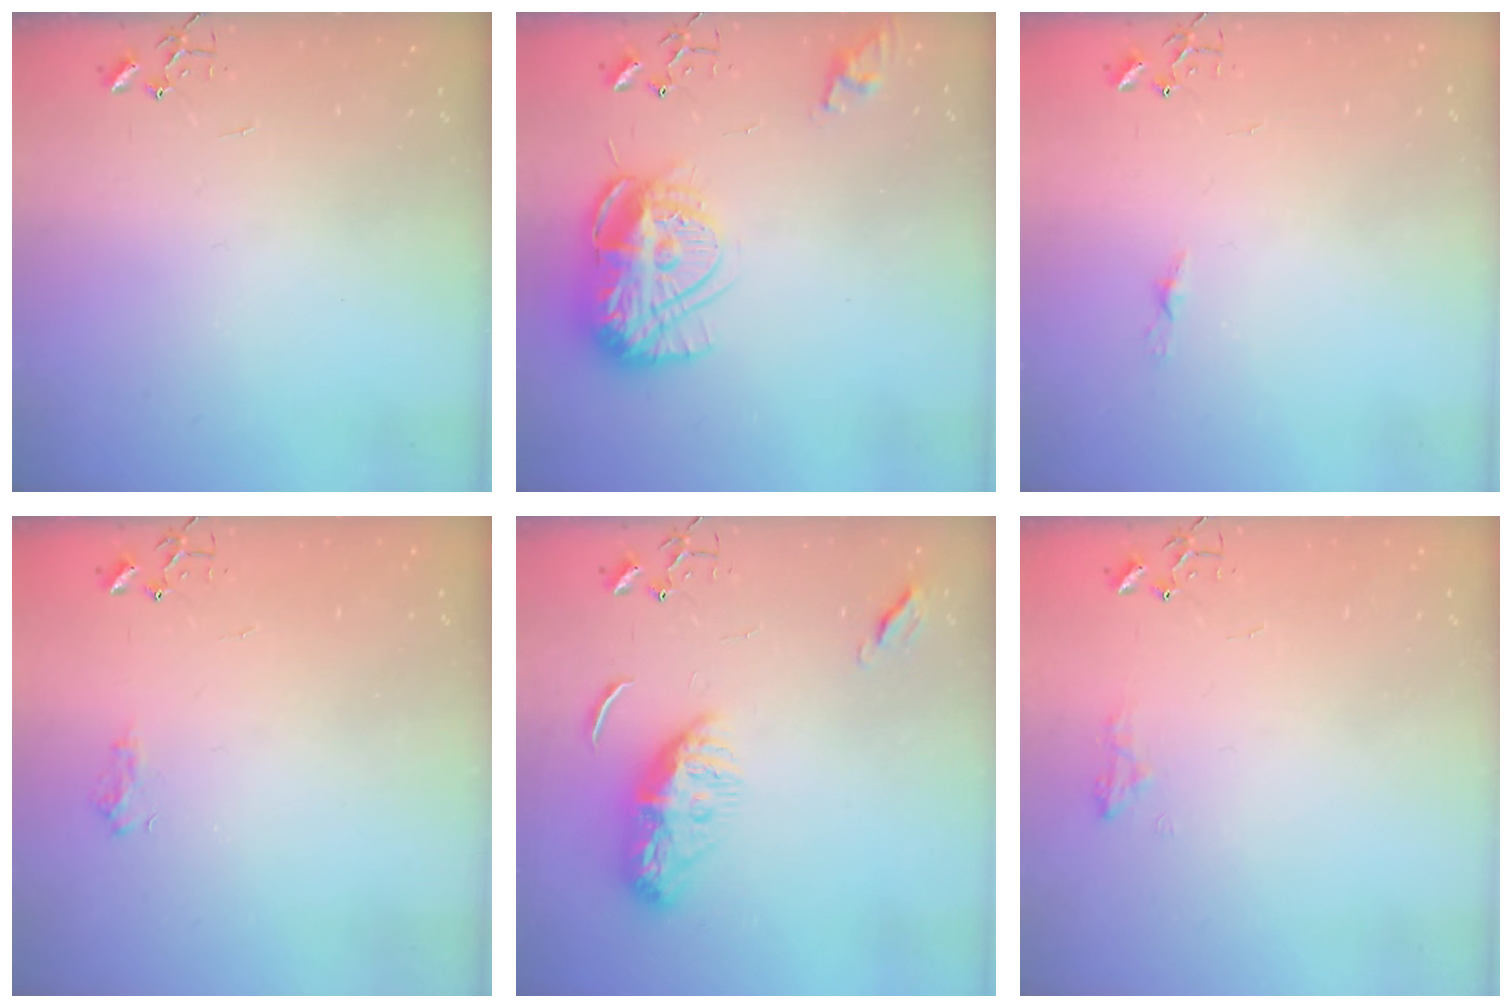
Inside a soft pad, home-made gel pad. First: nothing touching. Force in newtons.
{"total": 15.8, "press": 15.7, "slide": 1.4}
{"total": 3.8, "press": 3.7, "slide": 0.3}
{"total": 6.6, "press": 6.6, "slide": 0.8}
{"total": 10.4, "press": 10.3, "slide": 0.7}
{"total": 8.5, "press": 8.5, "slide": 0.6}